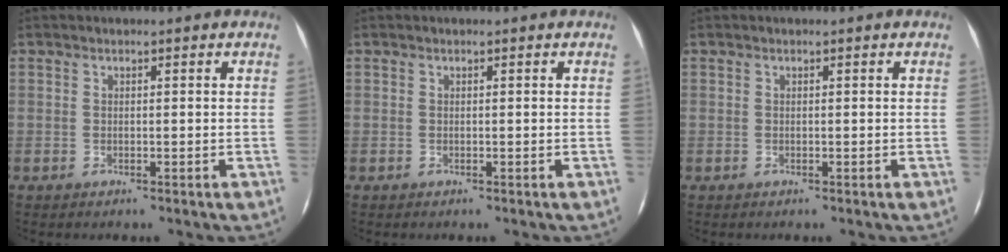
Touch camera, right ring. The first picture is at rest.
{"total": 0.0}
{"total": 0.0}